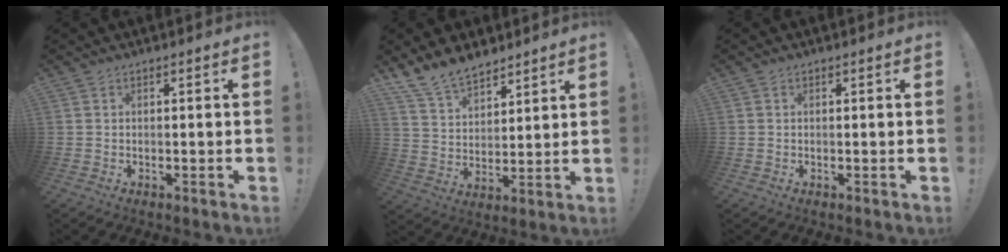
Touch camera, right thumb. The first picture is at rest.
{"total": 11.5, "force": [9.7, 5.3, 3.1], "torque": [-0.070, -0.064, 0.189]}
{"total": 0.0}